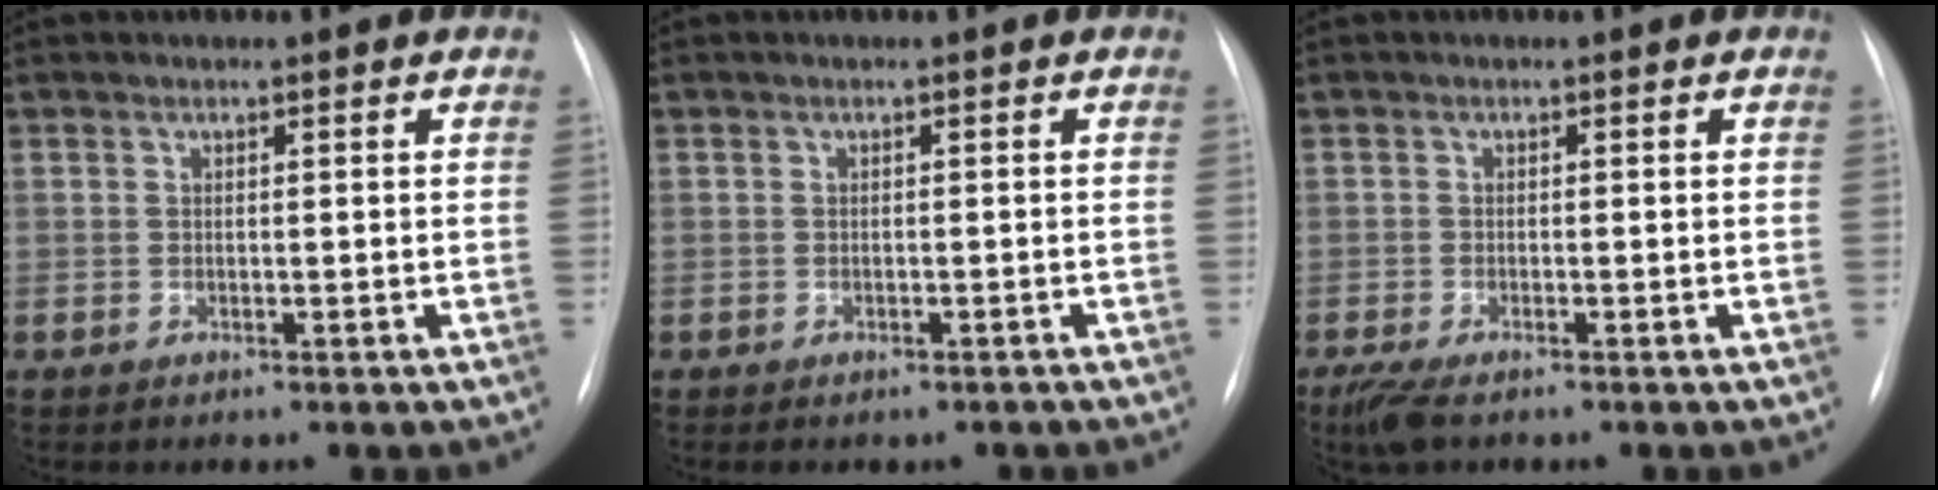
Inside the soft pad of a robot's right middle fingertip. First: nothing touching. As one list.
[{"total": 2.9, "force": [-2.4, 1.3, 1.0], "torque": [-0.011, 0.002, -0.024]}, {"total": 4.0, "force": [-2.8, 1.1, 2.6], "torque": [-0.057, -0.013, -0.047]}]